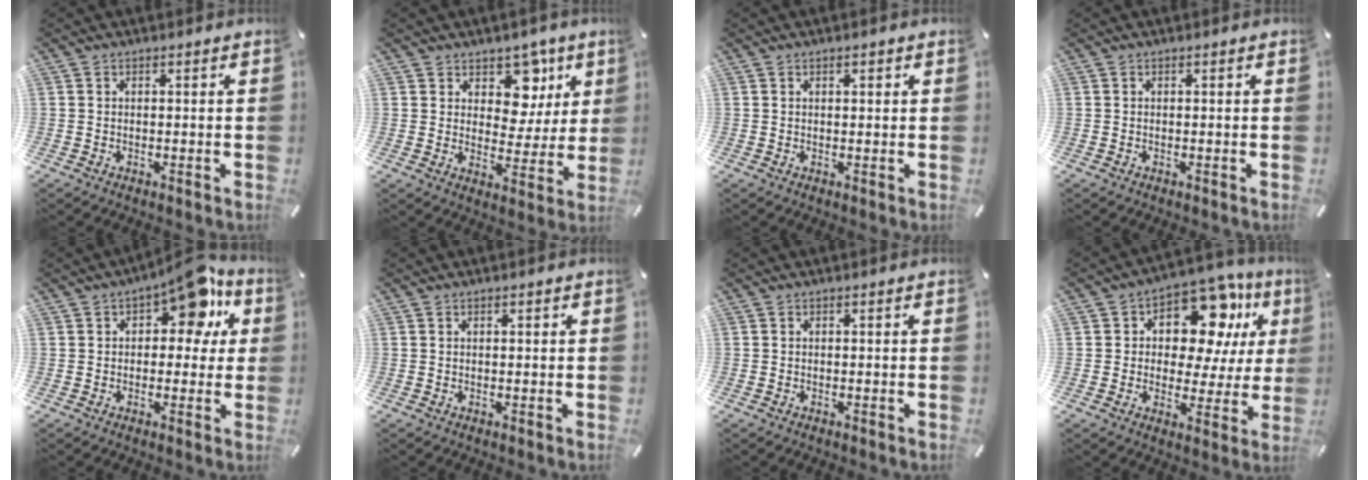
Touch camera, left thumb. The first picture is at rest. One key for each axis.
{"total": 11.8, "fx": 6.2, "fy": 8.4, "fz": 5.4, "tx": -0.059, "ty": -0.049, "tz": 0.110}
{"total": 1.2, "fx": 0.6, "fy": 0.6, "fz": 0.9, "tx": -0.019, "ty": 0.004, "tz": 0.009}
{"total": 0.0}
{"total": 11.2, "fx": 6.1, "fy": 5.9, "fz": 7.3, "tx": -0.084, "ty": -0.037, "tz": 0.100}
{"total": 0.6, "fx": 0.3, "fy": 0.3, "fz": 0.5, "tx": -0.009, "ty": 0.003, "tz": 0.004}
{"total": 0.0}
{"total": 14.2, "fx": 7.3, "fy": 8.4, "fz": 8.9, "tx": -0.131, "ty": -0.047, "tz": 0.128}